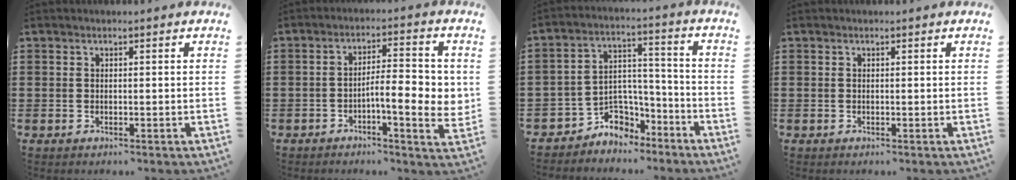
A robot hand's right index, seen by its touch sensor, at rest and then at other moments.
{"total": 7.5, "force": [-1.4, 2.2, 7.1], "torque": [-0.105, -0.002, -0.027]}
{"total": 5.0, "force": [-3.9, 3.2, 0.0], "torque": [-0.012, 0.010, -0.077]}
{"total": 0.0}